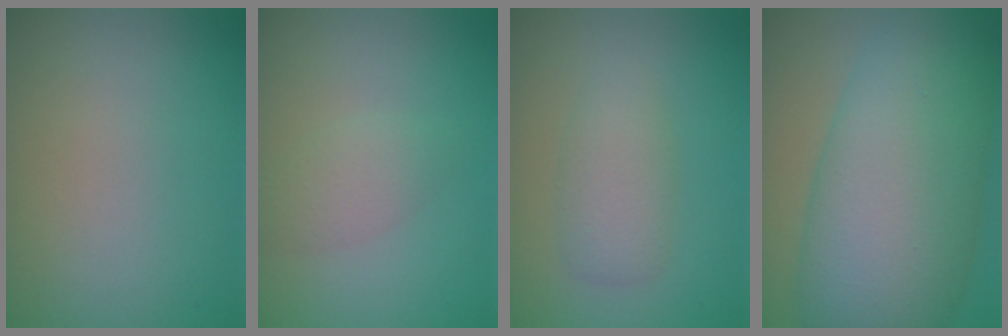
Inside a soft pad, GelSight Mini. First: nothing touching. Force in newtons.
{"total": 2.0, "press": 2.0, "slide": 0.1}
{"total": 3.0, "press": 3.0, "slide": 0.1}
{"total": 13.6, "press": 13.6, "slide": 0.2}